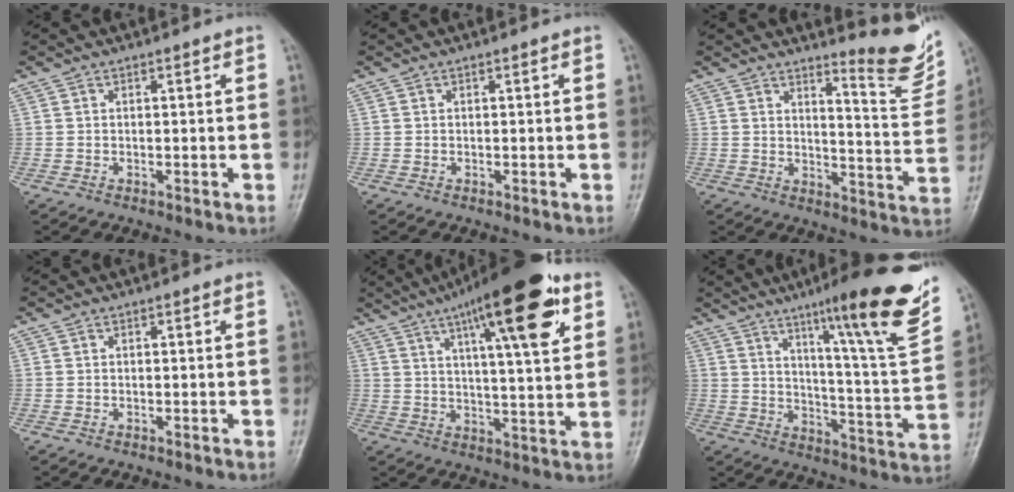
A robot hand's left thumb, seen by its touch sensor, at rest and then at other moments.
{"total": 0.0}
{"total": 11.0, "force": [8.9, 1.8, 6.2], "torque": [-0.058, -0.087, 0.112]}
{"total": 0.0}
{"total": 19.8, "force": [9.8, 4.8, 16.5], "torque": [-0.229, -0.019, 0.145]}
{"total": 22.9, "force": [13.9, 2.4, 18.1], "torque": [-0.233, -0.063, 0.204]}